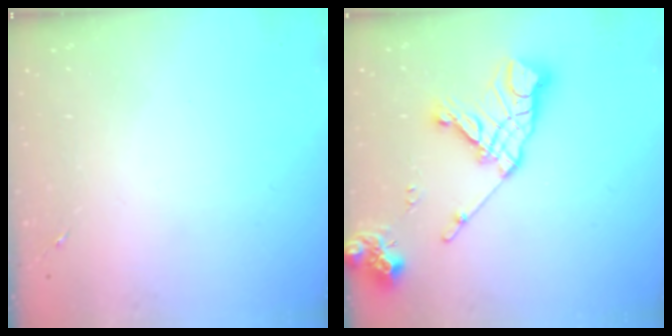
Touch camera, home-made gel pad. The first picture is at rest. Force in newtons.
{"total": 16.5, "press": 16.4, "slide": 2.2}